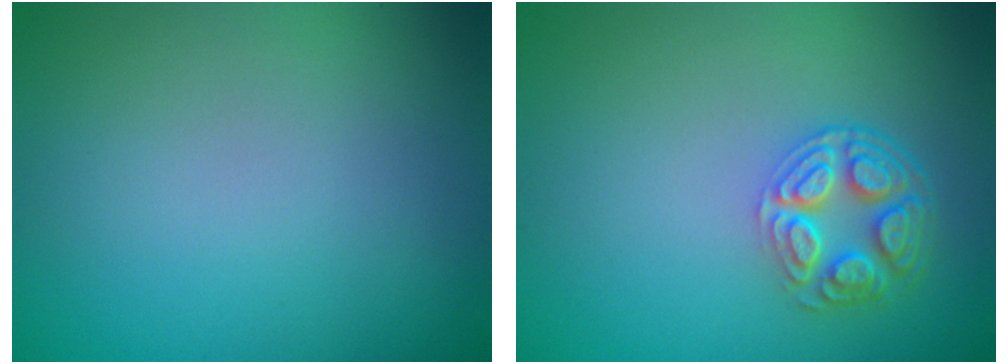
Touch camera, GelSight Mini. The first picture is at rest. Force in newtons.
{"total": 4.5, "press": 3.3, "slide": 3.0}